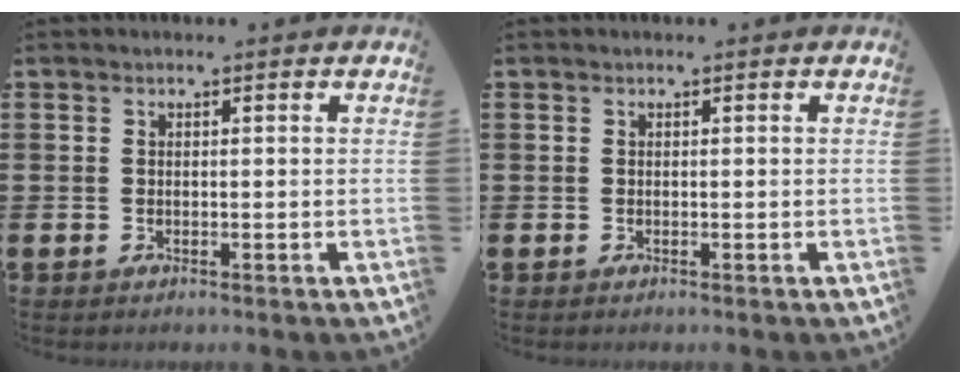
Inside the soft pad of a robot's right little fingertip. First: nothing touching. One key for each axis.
{"total": 0.0}